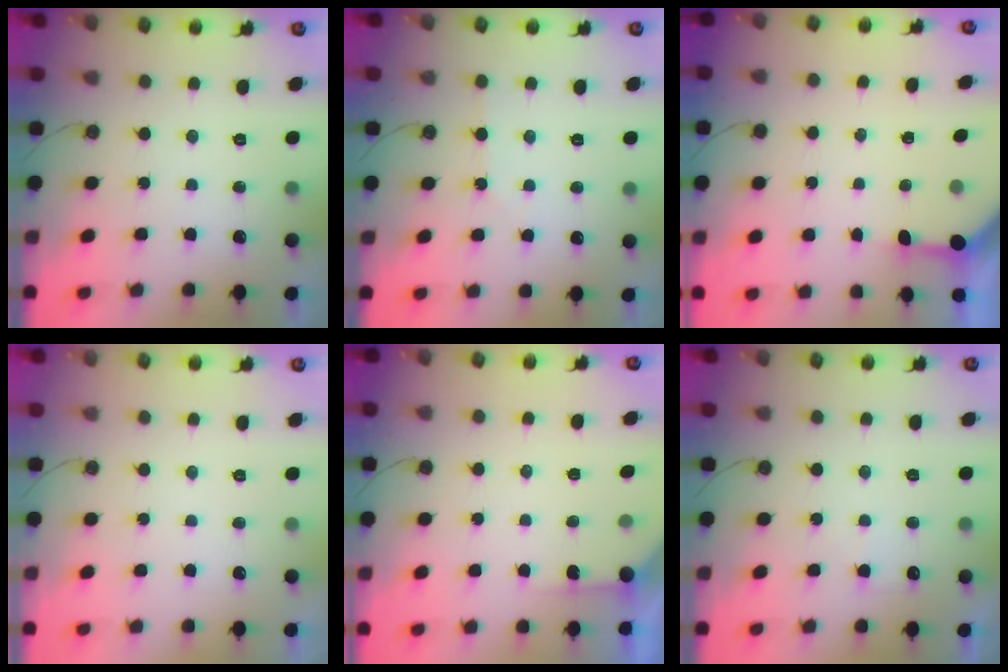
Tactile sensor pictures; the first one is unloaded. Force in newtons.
{"total": 3.7, "press": 3.7, "slide": 0.5}
{"total": 2.8, "press": 2.8, "slide": 0.3}
{"total": 0.0}
{"total": 3.1, "press": 3.1, "slide": 0.4}
{"total": 4.0, "press": 4.0, "slide": 0.8}